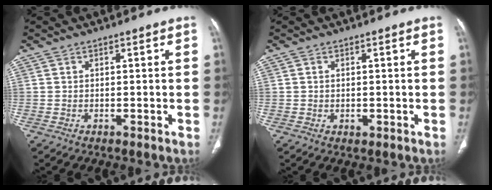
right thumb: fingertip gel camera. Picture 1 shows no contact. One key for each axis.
{"total": 1.2, "fx": -0.1, "fy": 0.8, "fz": 0.9, "tx": -0.016, "ty": -0.003, "tz": 0.000}